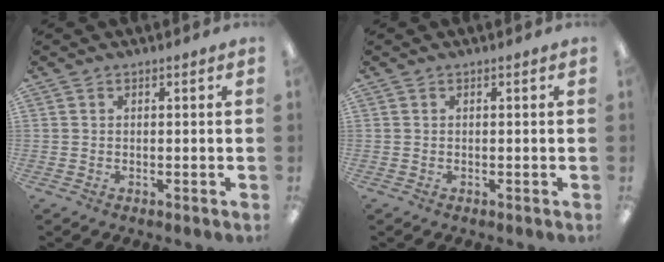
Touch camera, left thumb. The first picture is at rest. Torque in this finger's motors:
{"motor_torque": [-0.11, 0.11, 0.08, 0.08, 0.00]}